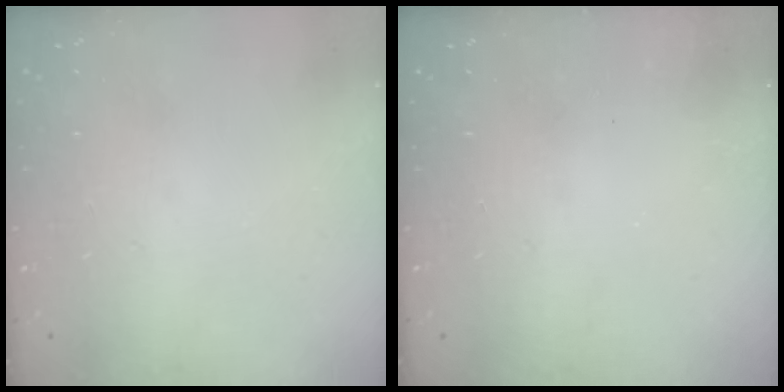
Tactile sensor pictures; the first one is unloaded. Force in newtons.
{"total": 2.6, "press": 2.4, "slide": 0.8}